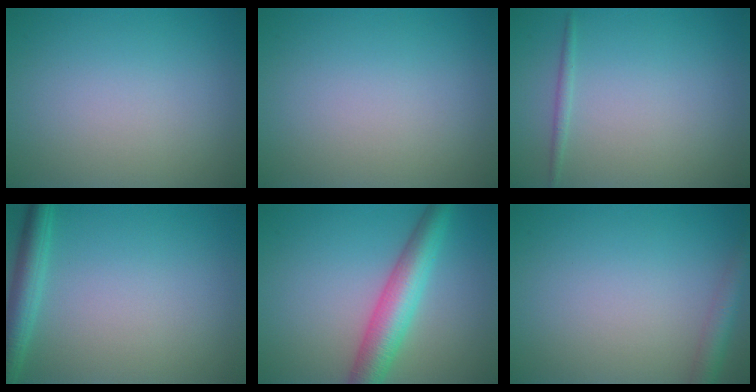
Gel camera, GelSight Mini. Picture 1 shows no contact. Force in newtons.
{"total": 0.0}
{"total": 0.8, "press": 0.8, "slide": 0.0}
{"total": 3.0, "press": 3.0, "slide": 0.2}
{"total": 5.6, "press": 5.6, "slide": 0.1}
{"total": 2.4, "press": 2.4, "slide": 0.1}